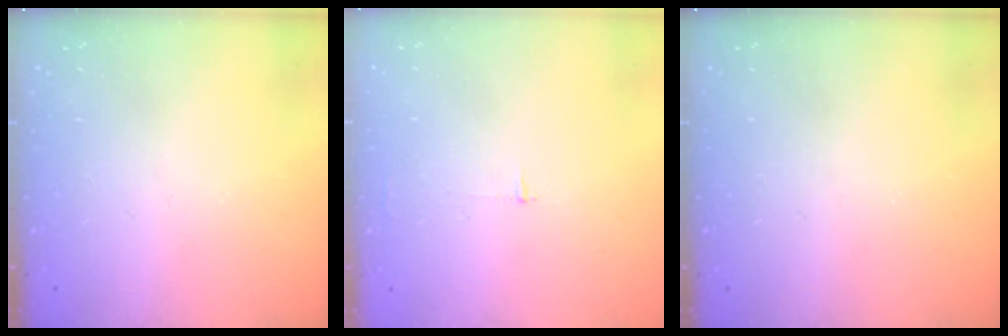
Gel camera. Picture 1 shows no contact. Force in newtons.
{"total": 2.5, "press": 2.5, "slide": 0.2}
{"total": 0.0}